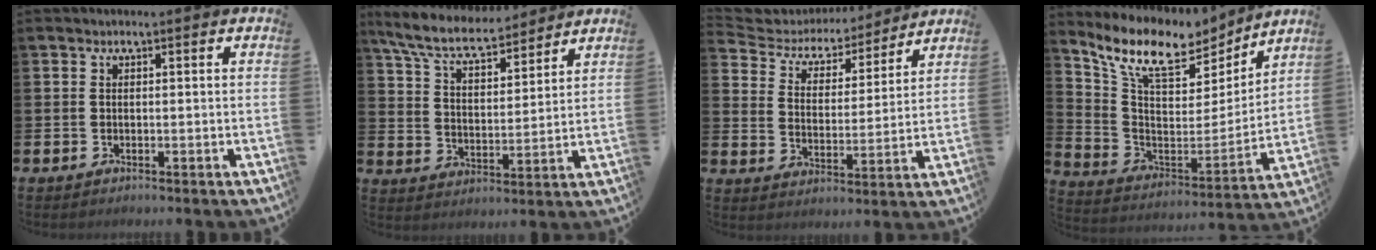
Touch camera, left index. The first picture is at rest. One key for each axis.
{"total": 8.0, "fx": 7.2, "fy": 1.9, "fz": 2.8, "tx": -0.085, "ty": -0.041, "tz": 0.128}
{"total": 5.2, "fx": 4.6, "fy": 2.3, "fz": 0.5, "tx": -0.042, "ty": -0.037, "tz": 0.074}
{"total": 10.7, "fx": 9.0, "fy": 4.0, "fz": 4.2, "tx": -0.122, "ty": -0.059, "tz": 0.157}